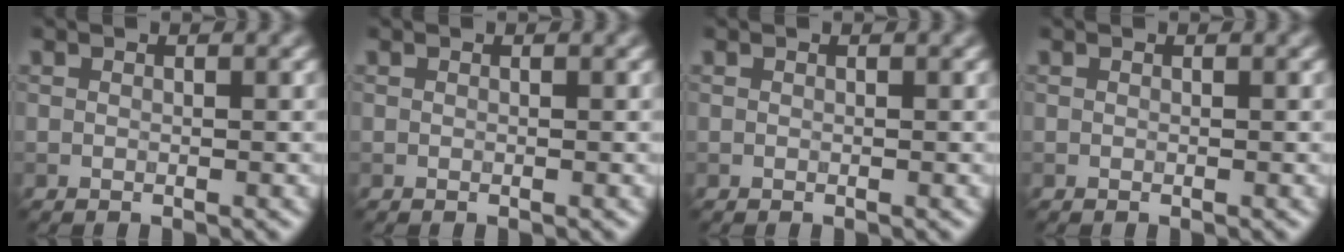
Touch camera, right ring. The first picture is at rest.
{"total": 0.0}
{"total": 0.0}
{"total": 0.0}